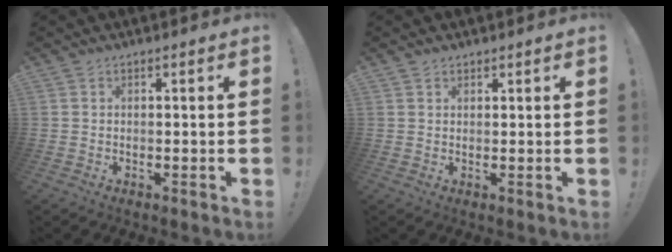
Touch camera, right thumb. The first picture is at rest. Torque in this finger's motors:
{"motor_torque": [0.20, -0.17, -0.04, 0.04, -0.07]}